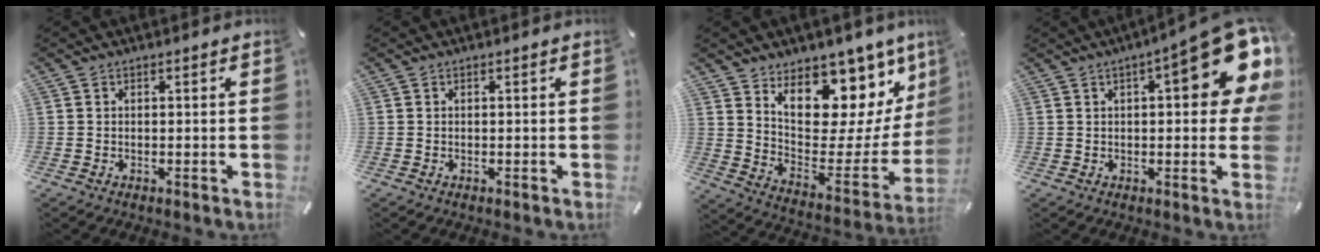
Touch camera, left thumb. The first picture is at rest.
{"total": 0.0}
{"total": 14.2, "force": [10.6, 7.9, 5.1], "torque": [-0.055, -0.118, 0.179]}
{"total": 19.5, "force": [6.9, 6.3, 17.1], "torque": [-0.214, -0.039, 0.102]}